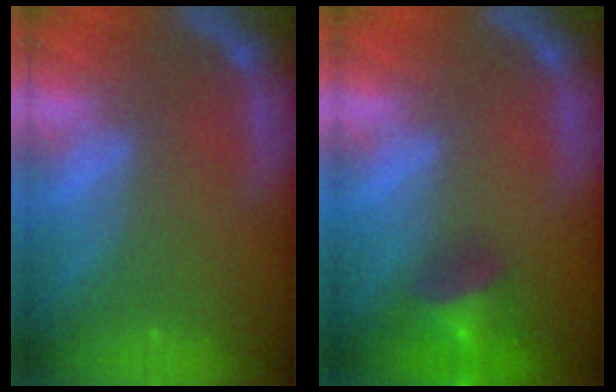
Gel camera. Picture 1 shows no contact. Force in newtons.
{"total": 5.0}